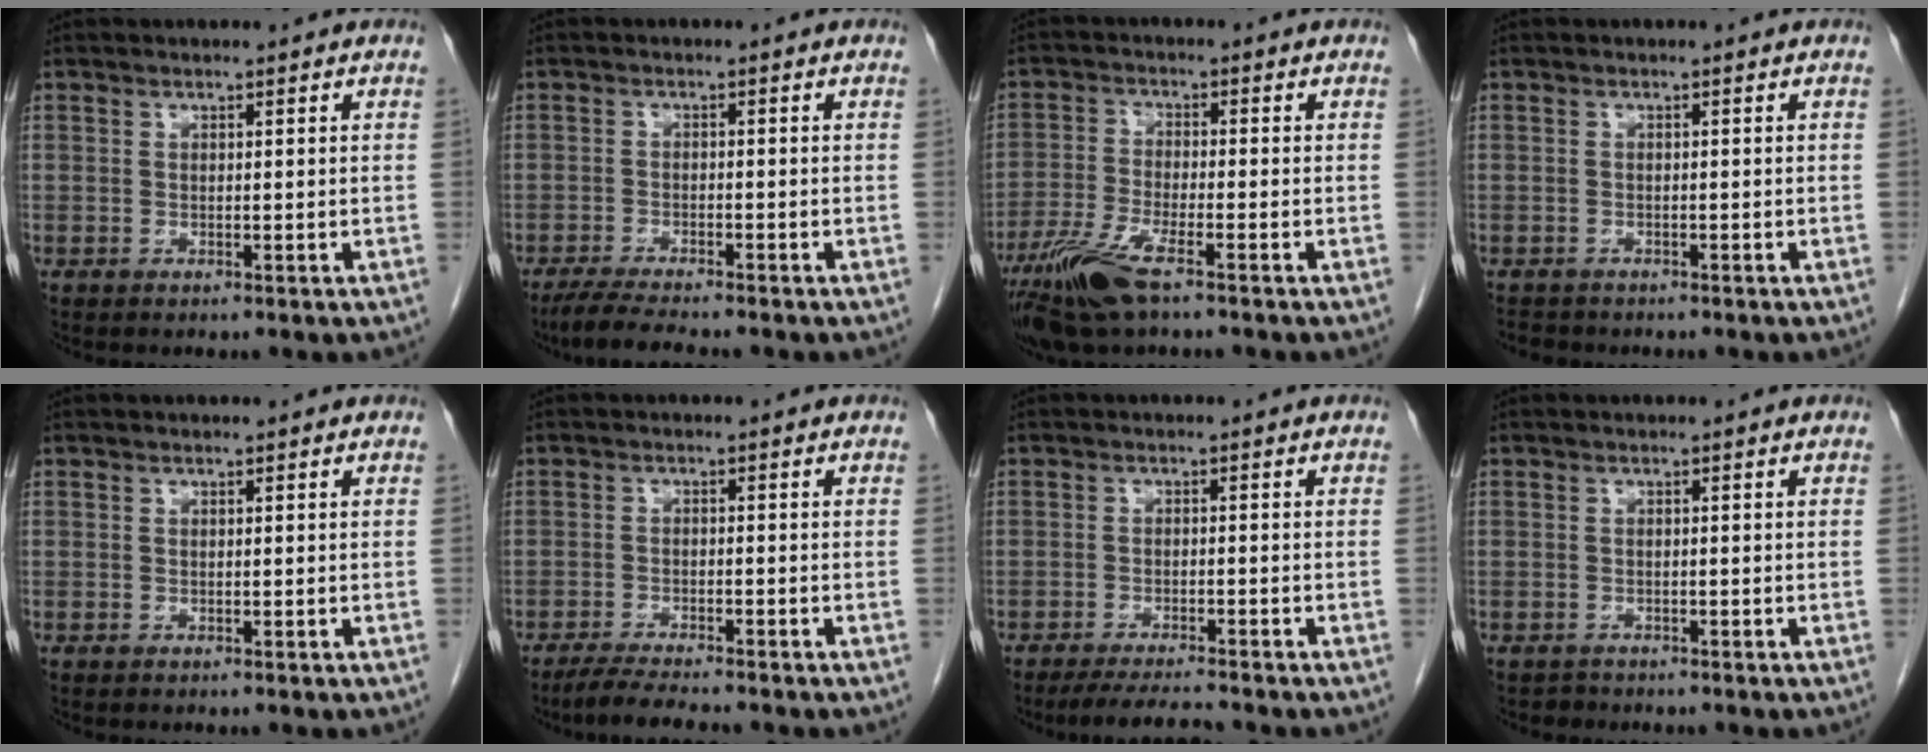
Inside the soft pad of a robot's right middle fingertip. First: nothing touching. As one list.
[{"total": 5.4, "force": [-4.7, 0.0, 2.7], "torque": [-0.051, -0.020, -0.083]}, {"total": 8.7, "force": [-5.7, 1.3, 6.4], "torque": [-0.140, -0.020, -0.108]}, {"total": 2.2, "force": [-1.9, 1.0, 0.3], "torque": [-0.012, -0.003, -0.029]}, {"total": 0.0}, {"total": 5.5, "force": [-4.8, 0.2, 2.6], "torque": [-0.048, -0.018, -0.084]}, {"total": 4.9, "force": [-4.6, -0.2, 1.9], "torque": [-0.033, -0.019, -0.080]}, {"total": 1.0, "force": [-0.8, 0.4, -0.3], "torque": [-0.004, -0.001, -0.017]}]